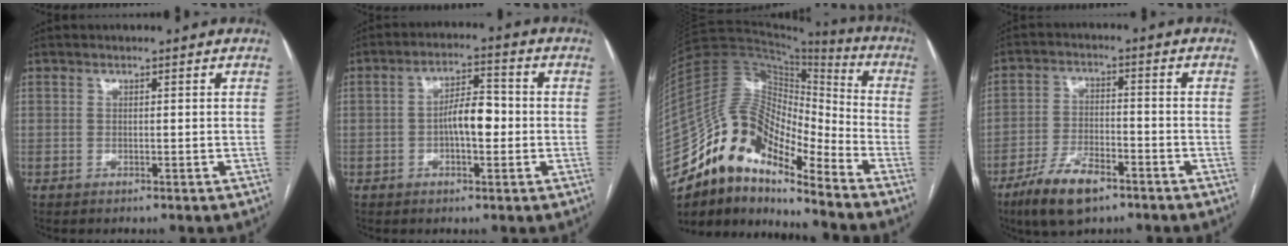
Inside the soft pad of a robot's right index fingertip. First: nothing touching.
{"total": 6.1, "force": [-0.9, 2.3, 5.6], "torque": [-0.097, 0.017, -0.016]}
{"total": 16.6, "force": [-12.8, 5.1, 9.2], "torque": [-0.156, 0.056, -0.231]}
{"total": 9.1, "force": [-6.0, 3.2, 6.1], "torque": [-0.120, -0.007, -0.107]}